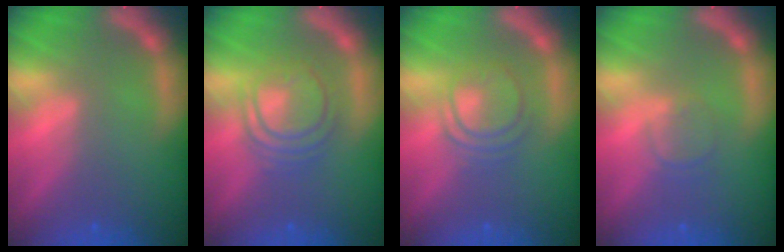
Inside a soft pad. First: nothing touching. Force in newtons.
{"total": 6.0}
{"total": 4.5}
{"total": 1.9}